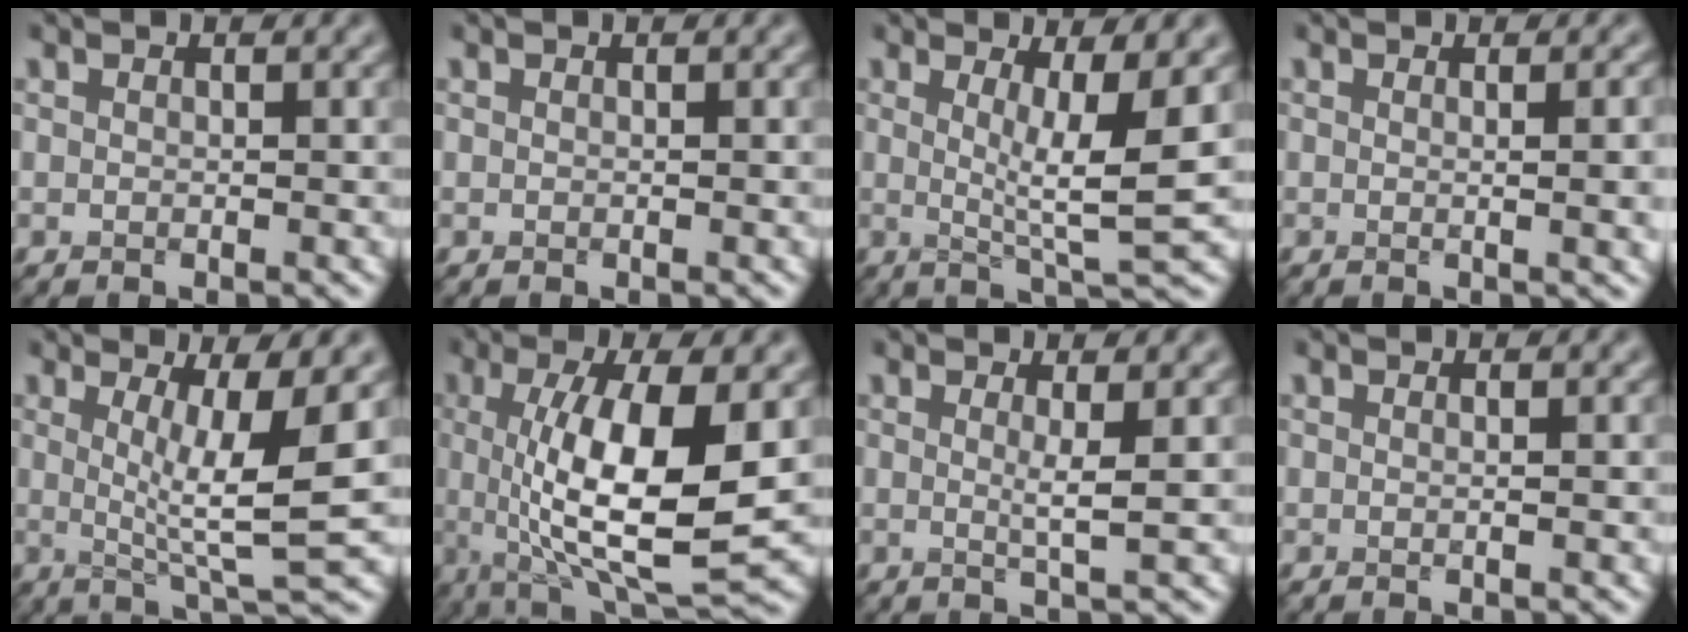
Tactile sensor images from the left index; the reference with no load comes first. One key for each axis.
{"total": 0.0}
{"total": 5.5, "fx": 0.8, "fy": 0.8, "fz": 5.4, "tx": -0.083, "ty": -0.012, "tz": 0.014}
{"total": 4.7, "fx": 0.2, "fy": 1.9, "fz": 4.3, "tx": -0.023, "ty": 0.013, "tz": -0.002}
{"total": 6.6, "fx": 0.7, "fy": 1.1, "fz": 6.5, "tx": -0.102, "ty": -0.012, "tz": 0.015}
{"total": 10.4, "fx": 0.1, "fy": 3.1, "fz": 9.9, "tx": -0.165, "ty": -0.012, "tz": 0.007}
{"total": 1.8, "fx": 0.3, "fy": 0.2, "fz": 1.8, "tx": -0.032, "ty": -0.005, "tz": 0.000}
{"total": 1.0, "fx": 0.0, "fy": 0.4, "fz": 0.9, "tx": -0.008, "ty": -0.003, "tz": -0.008}